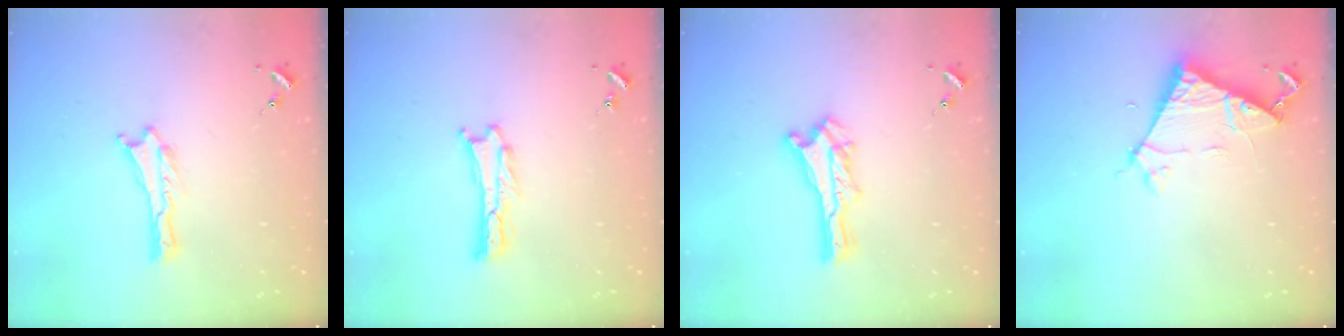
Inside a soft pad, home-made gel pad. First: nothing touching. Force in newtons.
{"total": 0.6, "press": 0.5, "slide": 0.2}
{"total": 0.6, "press": 0.5, "slide": 0.2}
{"total": 6.4, "press": 6.4, "slide": 0.6}